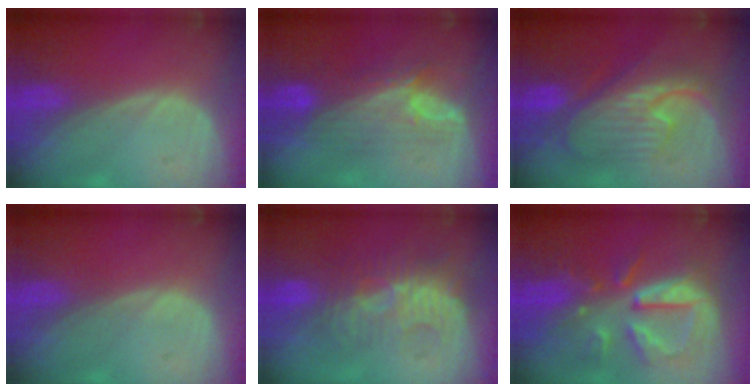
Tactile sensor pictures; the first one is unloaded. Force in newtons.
{"total": 7.3, "press": 7.1, "slide": 1.5}
{"total": 9.2, "press": 9.2, "slide": 0.4}
{"total": 0.0}
{"total": 8.6, "press": 8.1, "slide": 2.9}
{"total": 10.6, "press": 9.3, "slide": 5.0}